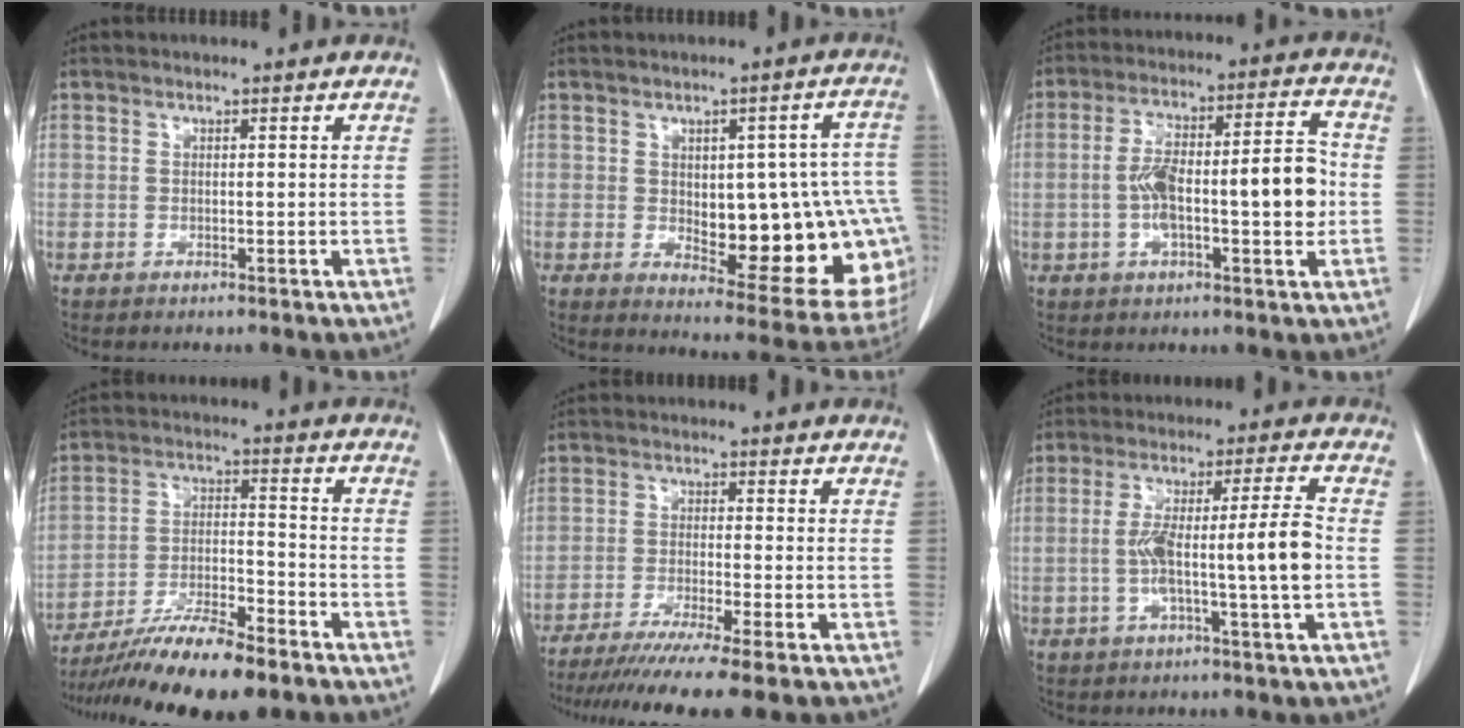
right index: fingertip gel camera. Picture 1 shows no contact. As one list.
[{"total": 20.1, "force": [-1.9, 7.0, 18.8], "torque": [-0.159, 0.024, 0.006]}, {"total": 13.9, "force": [-1.2, 3.4, 13.4], "torque": [-0.224, 0.031, -0.016]}, {"total": 14.0, "force": [-11.0, 1.9, 8.5], "torque": [-0.150, -0.013, -0.188]}, {"total": 12.7, "force": [-10.1, -1.0, 7.5], "torque": [-0.104, -0.038, -0.157]}, {"total": 10.4, "force": [-1.4, -0.5, 10.3], "torque": [-0.184, 0.015, -0.024]}]